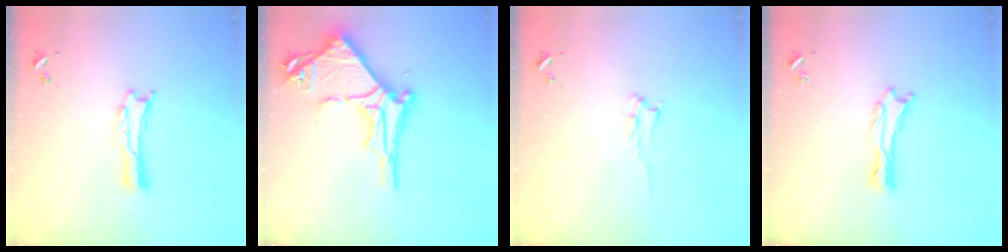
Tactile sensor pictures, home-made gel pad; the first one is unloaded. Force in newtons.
{"total": 8.7, "press": 8.7, "slide": 1.0}
{"total": 2.0, "press": 1.9, "slide": 0.3}
{"total": 0.8, "press": 0.7, "slide": 0.2}